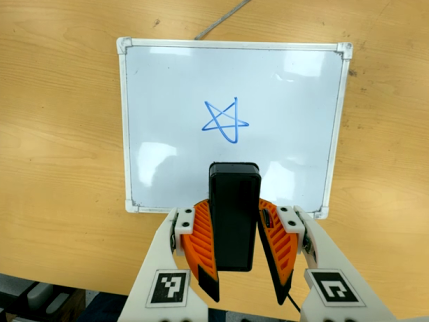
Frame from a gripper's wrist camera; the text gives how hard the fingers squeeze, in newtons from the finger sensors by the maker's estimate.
{"total": 9.4, "left": 7.8, "right": 11.1}